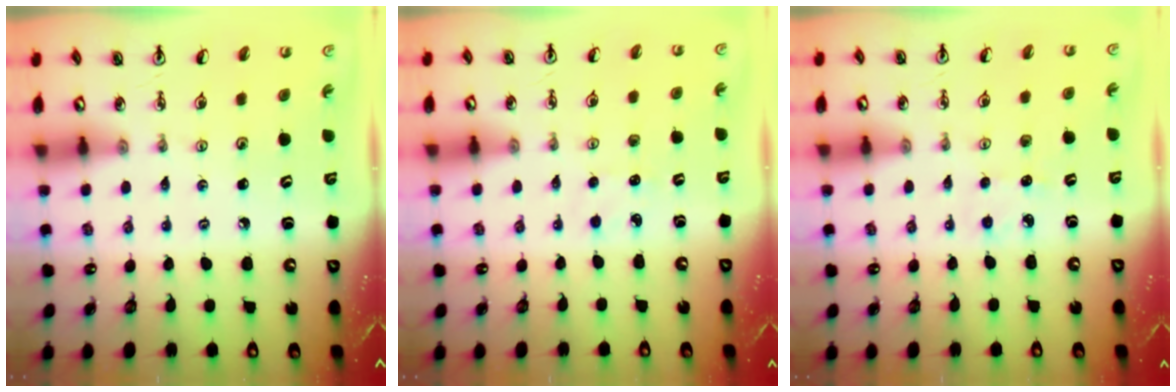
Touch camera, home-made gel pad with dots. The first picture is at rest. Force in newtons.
{"total": 2.9, "press": 2.9, "slide": 0.4}
{"total": 3.8, "press": 3.8, "slide": 0.5}